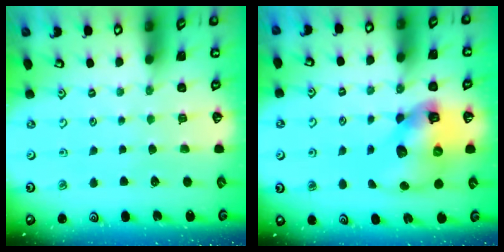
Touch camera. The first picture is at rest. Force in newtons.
{"total": 13.1, "press": 12.9, "slide": 2.0}